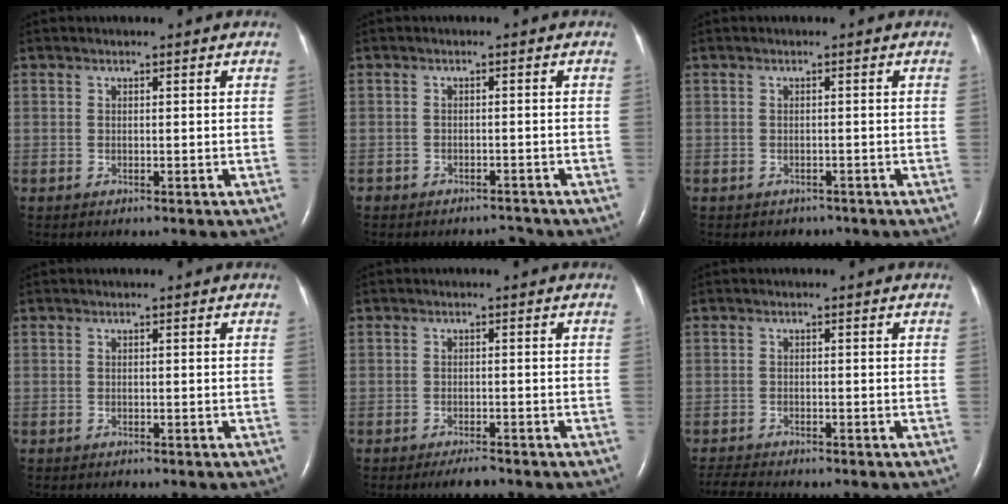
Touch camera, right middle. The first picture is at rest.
{"total": 2.1, "force": [-2.0, 0.6, -0.4], "torque": [0.009, -0.002, -0.030]}
{"total": 1.6, "force": [-1.4, 0.9, -0.1], "torque": [-0.009, 0.000, -0.019]}
{"total": 0.0}
{"total": 2.5, "force": [-2.2, 0.2, 1.3], "torque": [-0.031, -0.007, -0.032]}
{"total": 4.1, "force": [-3.8, 0.3, 1.3], "torque": [-0.024, -0.013, -0.062]}